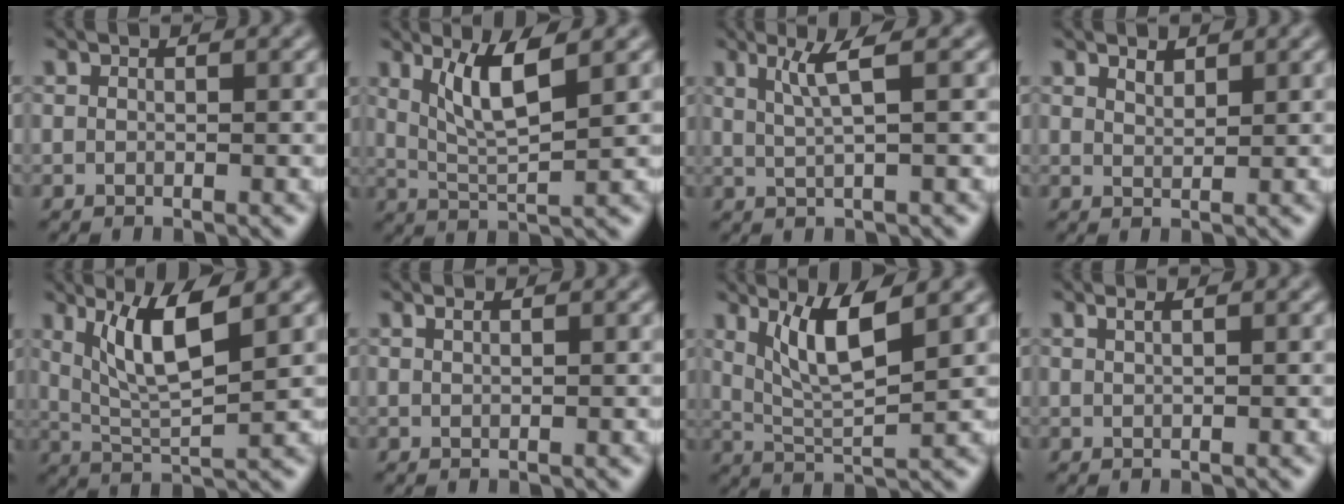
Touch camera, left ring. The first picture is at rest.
{"total": 4.8, "force": [2.0, 1.0, 4.3], "torque": [-0.086, -0.007, 0.043]}
{"total": 2.8, "force": [1.2, 0.4, 2.5], "torque": [-0.045, -0.002, 0.024]}
{"total": 1.2, "force": [1.0, 0.4, 0.4], "torque": [-0.010, -0.001, 0.021]}
{"total": 6.0, "force": [2.3, 1.2, 5.4], "torque": [-0.103, -0.007, 0.048]}
{"total": 0.6, "force": [0.4, 0.1, 0.4], "torque": [-0.006, 0.000, 0.009]}
{"total": 5.4, "force": [2.3, 1.1, 4.7], "torque": [-0.094, -0.007, 0.048]}
{"total": 0.8, "force": [0.5, 0.2, 0.6], "torque": [-0.009, 0.001, 0.009]}